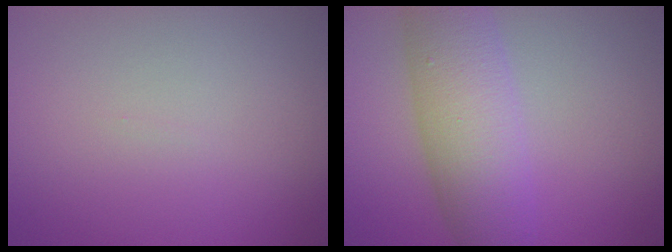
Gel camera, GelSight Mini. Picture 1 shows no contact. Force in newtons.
{"total": 7.5, "press": 7.5, "slide": 0.2}